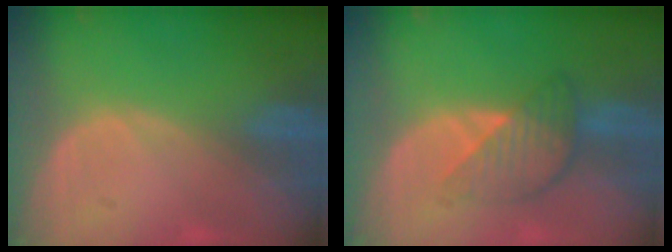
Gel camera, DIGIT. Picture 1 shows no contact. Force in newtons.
{"total": 5.5, "press": 5.4, "slide": 0.4}